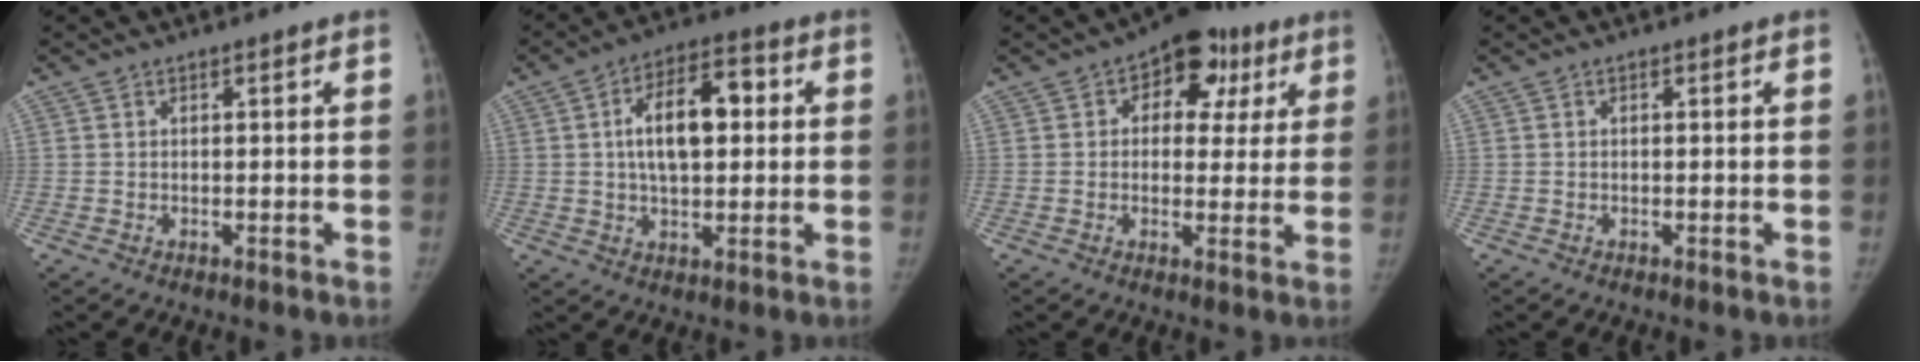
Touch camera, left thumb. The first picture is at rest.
{"total": 12.8, "force": [2.0, 6.8, 10.7], "torque": [-0.159, 0.019, 0.026]}
{"total": 12.1, "force": [5.0, 7.9, 7.7], "torque": [-0.044, 0.004, 0.064]}
{"total": 0.0}